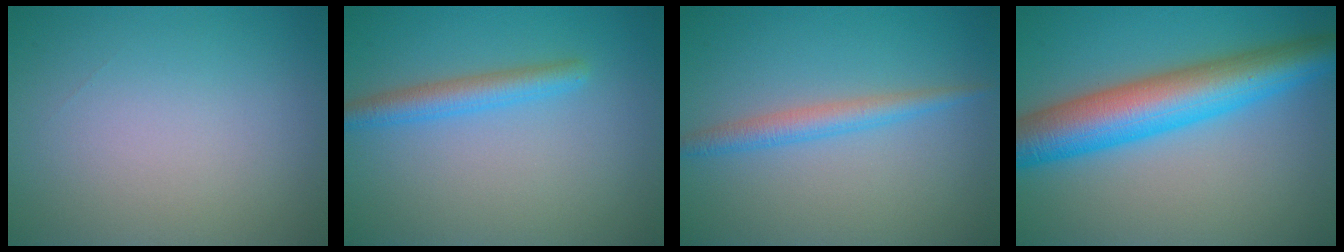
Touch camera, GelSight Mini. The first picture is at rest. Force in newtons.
{"total": 2.7, "press": 2.7, "slide": 0.1}
{"total": 2.3, "press": 2.3, "slide": 0.1}
{"total": 9.1, "press": 9.1, "slide": 0.2}